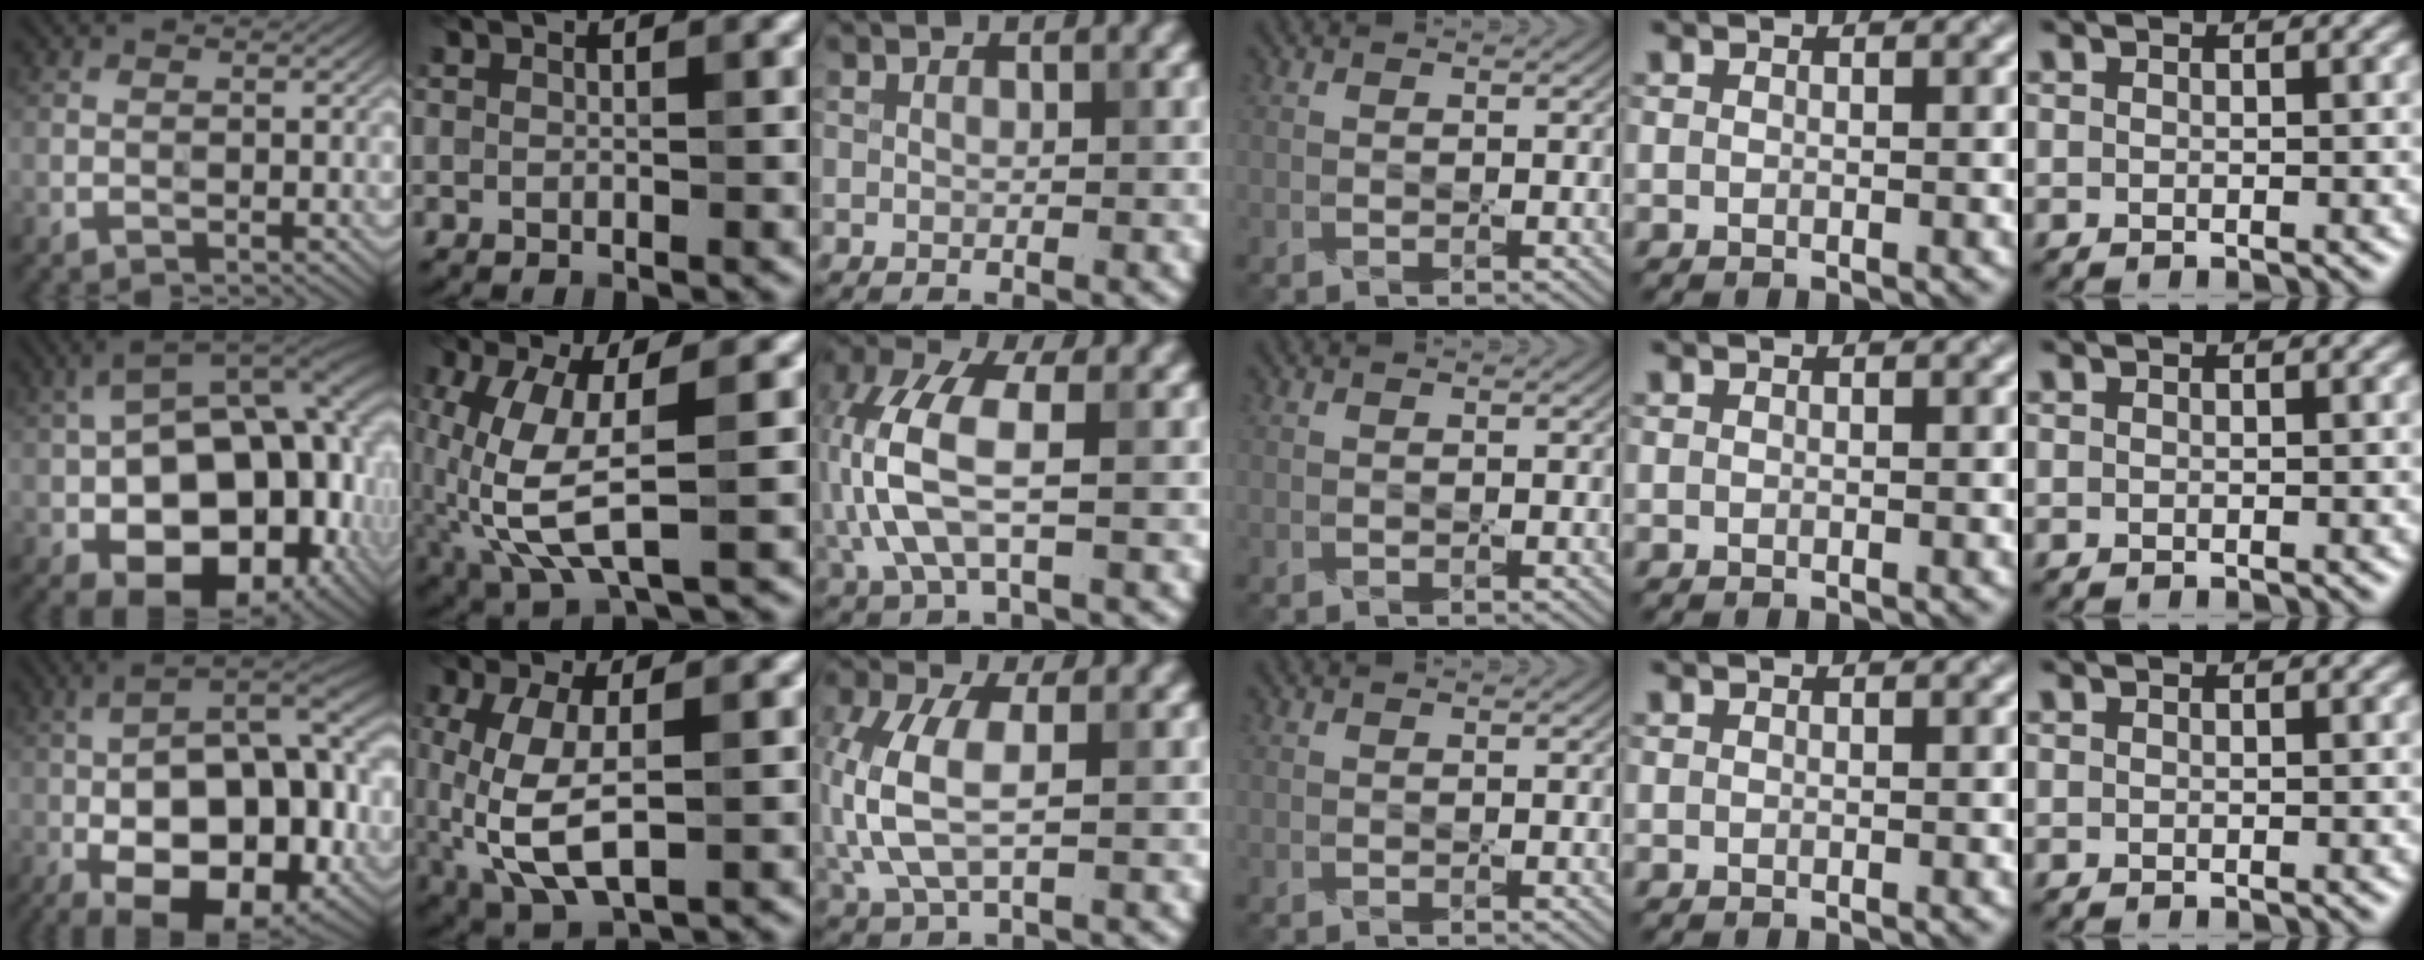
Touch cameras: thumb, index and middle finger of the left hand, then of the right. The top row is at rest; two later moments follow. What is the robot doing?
{"motion": "wipe", "object": "mirror"}